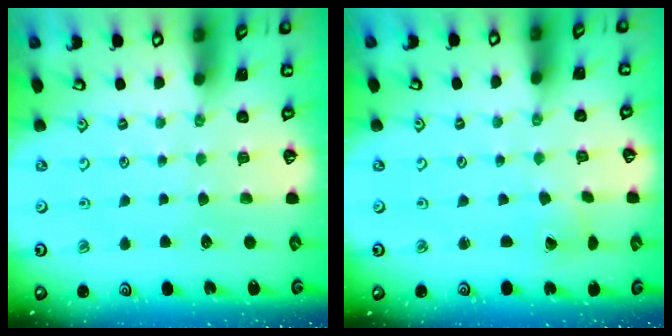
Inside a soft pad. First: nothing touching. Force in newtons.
{"total": 2.2, "press": 2.2, "slide": 0.2}